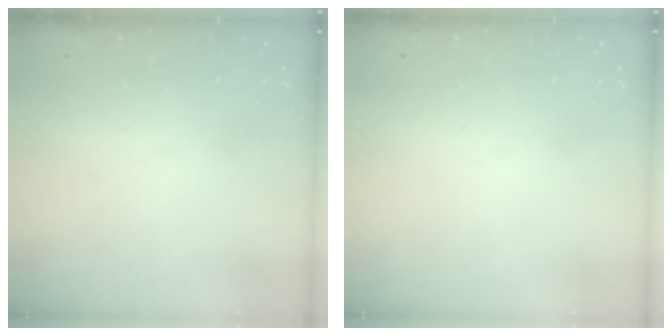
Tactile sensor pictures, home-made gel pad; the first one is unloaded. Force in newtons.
{"total": 0.0}